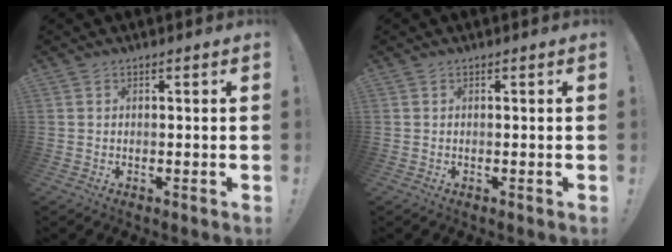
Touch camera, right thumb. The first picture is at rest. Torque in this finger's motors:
{"motor_torque": [0.00, 0.00, 0.00, 0.00, 0.08]}